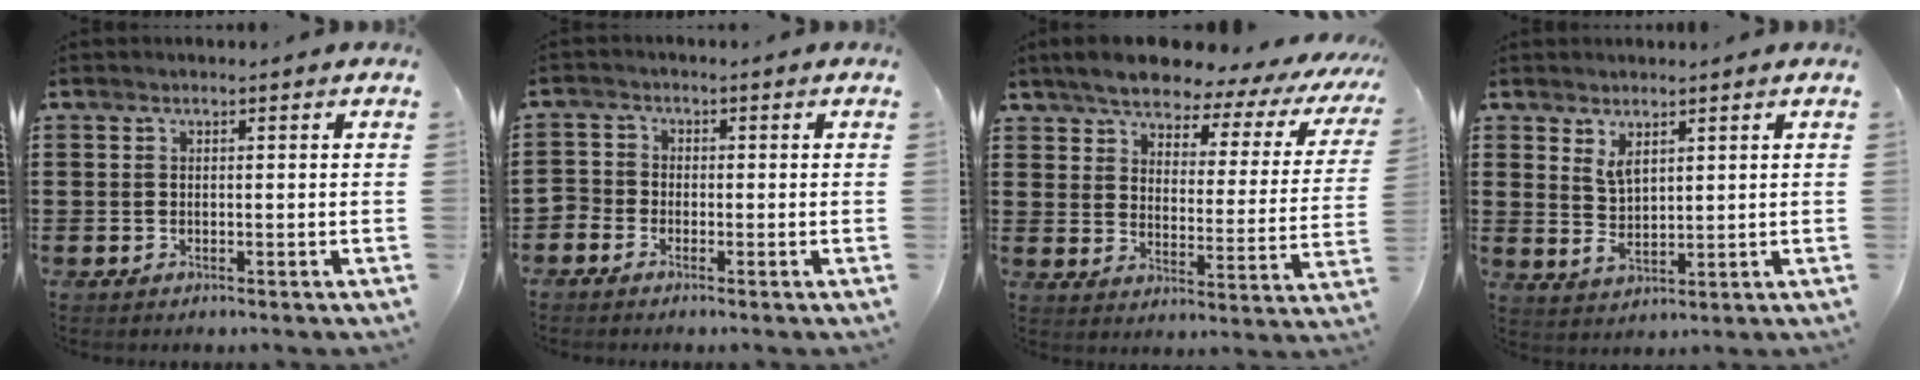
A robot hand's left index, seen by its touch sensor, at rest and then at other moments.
{"total": 1.9, "force": [-1.6, 1.1, 0.0], "torque": [-0.008, 0.003, -0.036]}
{"total": 5.9, "force": [5.3, 1.2, 2.2], "torque": [-0.072, -0.032, 0.088]}
{"total": 3.7, "force": [2.2, 1.7, 2.4], "torque": [-0.043, -0.001, 0.038]}